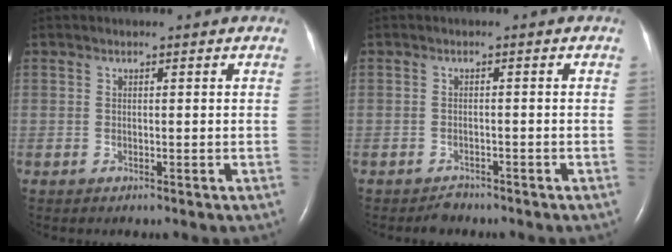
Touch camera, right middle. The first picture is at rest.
{"total": 1.5, "force": [-1.4, 0.7, 0.0], "torque": [-0.006, -0.002, -0.021]}